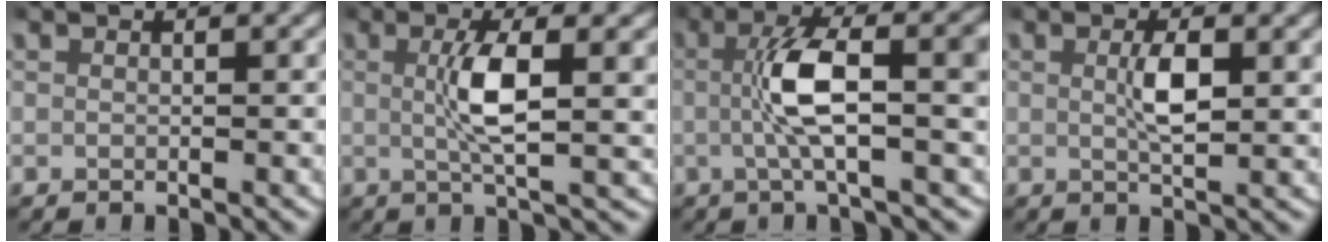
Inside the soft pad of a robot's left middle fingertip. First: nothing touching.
{"total": 5.4, "force": [1.0, 0.8, 5.2], "torque": [-0.090, 0.001, 0.016]}
{"total": 6.5, "force": [-0.4, 1.5, 6.4], "torque": [-0.104, 0.013, -0.010]}
{"total": 2.6, "force": [0.5, 0.5, 2.5], "torque": [-0.050, -0.005, 0.011]}